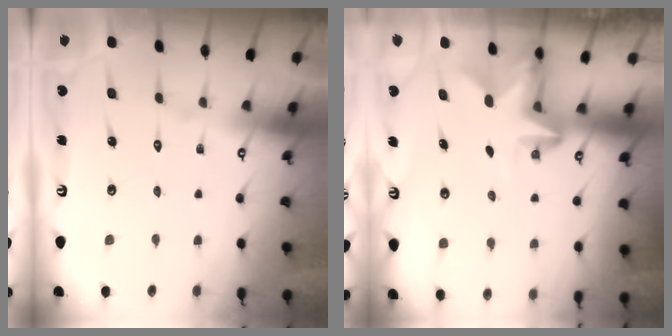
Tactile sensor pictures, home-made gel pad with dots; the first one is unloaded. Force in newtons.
{"total": 2.7, "press": 2.7, "slide": 0.5}